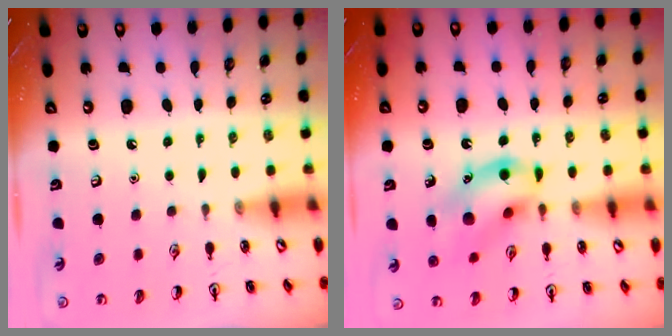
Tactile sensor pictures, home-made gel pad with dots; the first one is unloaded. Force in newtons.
{"total": 12.6, "press": 12.5, "slide": 1.2}